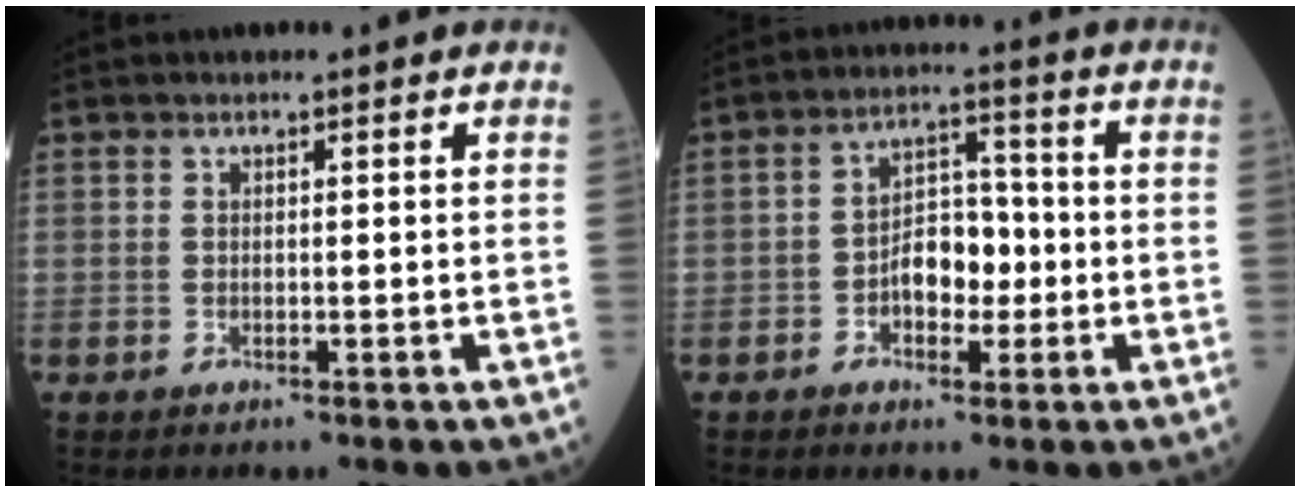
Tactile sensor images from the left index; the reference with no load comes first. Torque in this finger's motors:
{"motor_torque": [0.12, 0.05, 0.13, 0.03]}